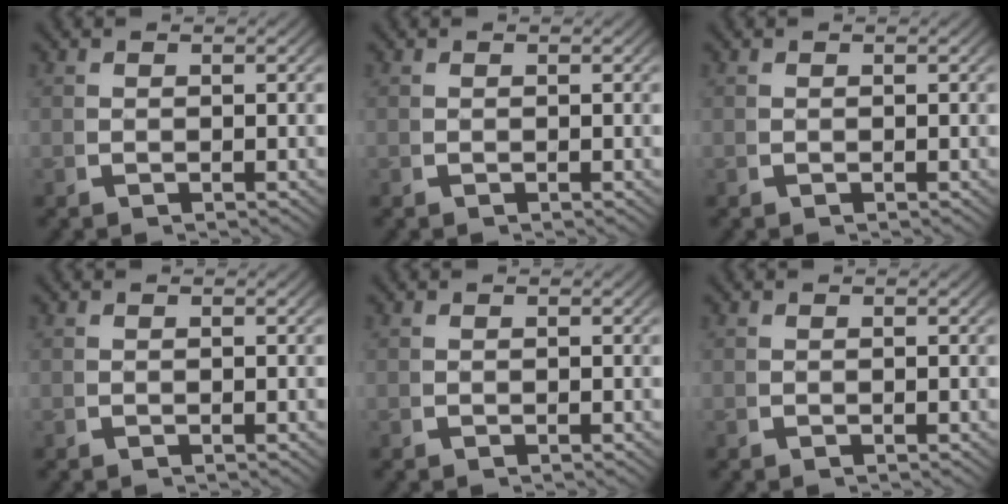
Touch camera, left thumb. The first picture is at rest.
{"total": 0.0}
{"total": 0.0}
{"total": 0.0}
{"total": 0.0}
{"total": 0.0}